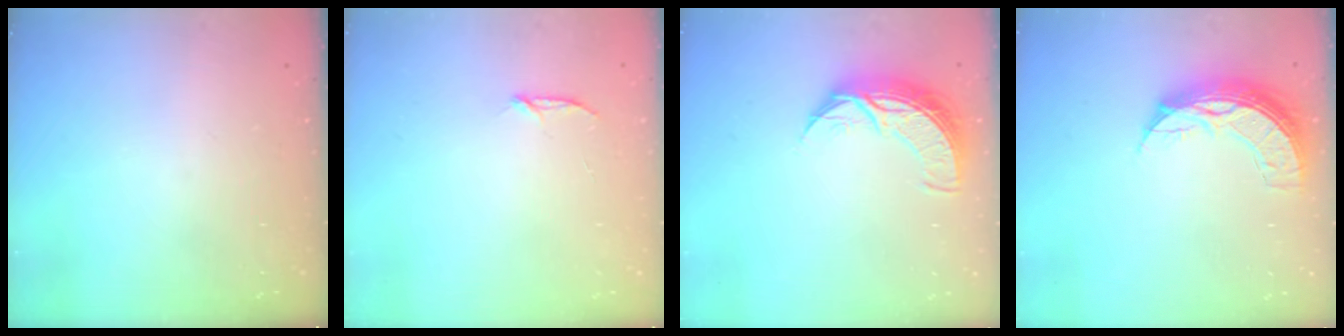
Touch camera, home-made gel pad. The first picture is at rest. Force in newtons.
{"total": 3.1, "press": 3.1, "slide": 0.3}
{"total": 9.5, "press": 9.5, "slide": 0.6}
{"total": 10.5, "press": 10.5, "slide": 0.8}